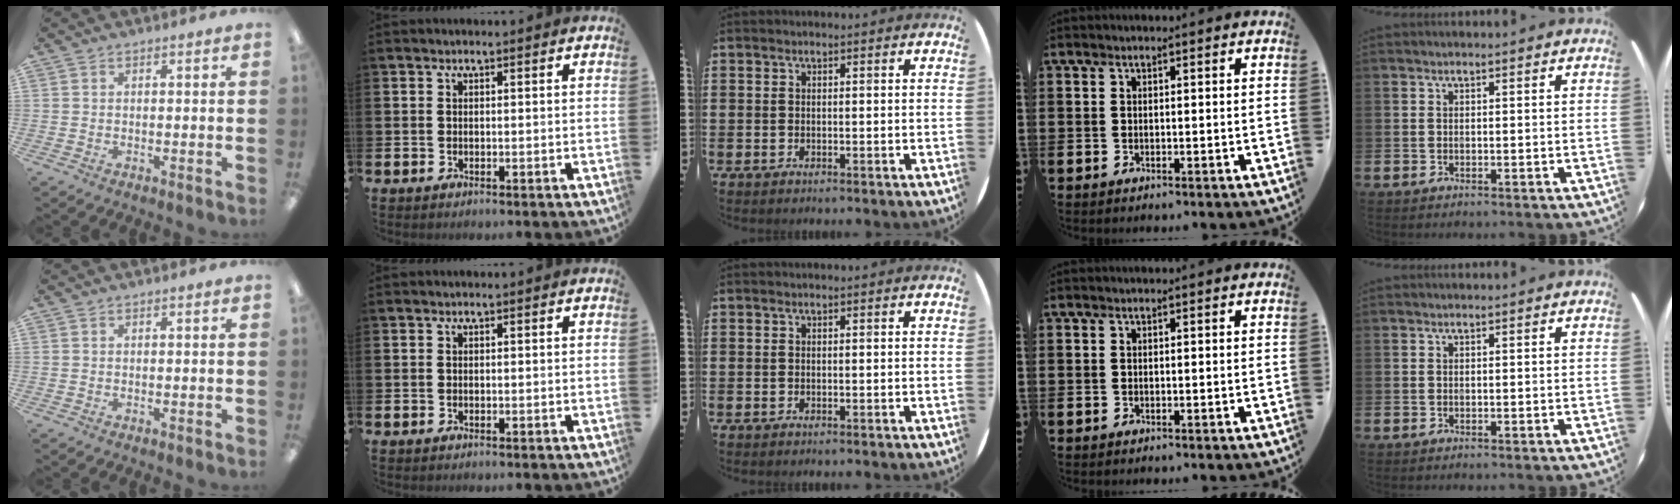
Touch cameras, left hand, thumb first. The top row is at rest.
{}